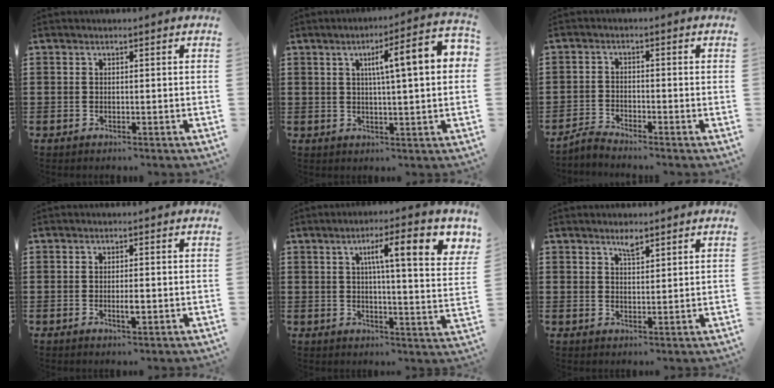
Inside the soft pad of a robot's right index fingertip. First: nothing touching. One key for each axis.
{"total": 8.7, "fx": 2.1, "fy": 1.1, "fz": 8.4, "tx": -0.139, "ty": -0.006, "tz": 0.023}
{"total": 2.1, "fx": -2.0, "fy": 0.0, "fz": 0.3, "tx": -0.016, "ty": 0.003, "tz": -0.043}
{"total": 2.2, "fx": -0.4, "fy": 0.5, "fz": 2.1, "tx": -0.036, "ty": -0.001, "tz": -0.007}
{"total": 10.1, "fx": 4.1, "fy": 1.9, "fz": 9.0, "tx": -0.158, "ty": 0.000, "tz": 0.061}
{"total": 2.2, "fx": 1.8, "fy": 0.6, "fz": 1.2, "tx": -0.019, "ty": -0.001, "tz": 0.030}